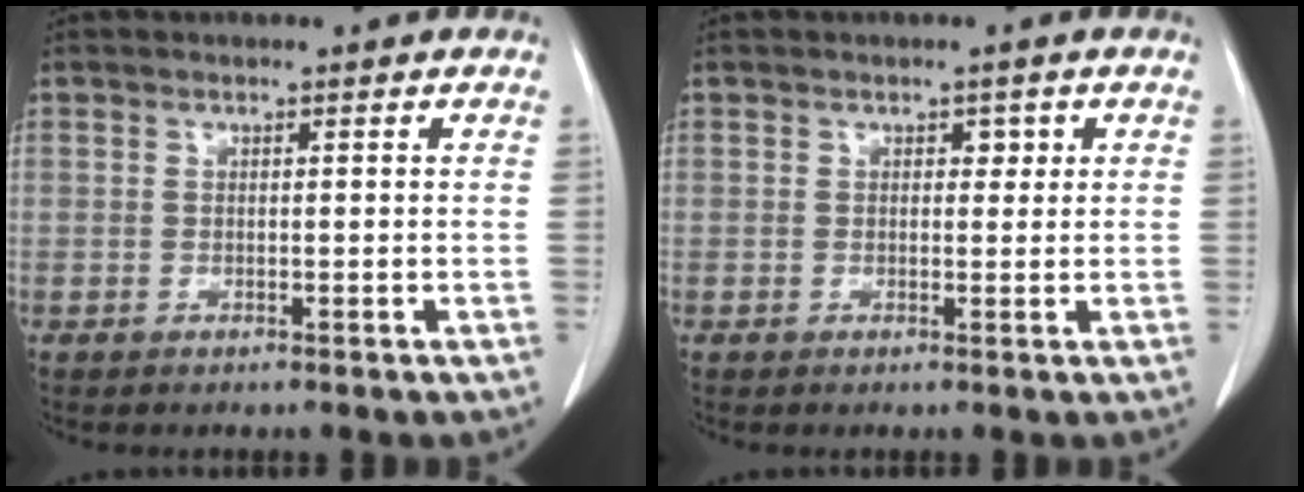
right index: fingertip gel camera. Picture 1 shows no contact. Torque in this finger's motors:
{"motor_torque": [0.07, 0.02, 0.01, 0.00]}